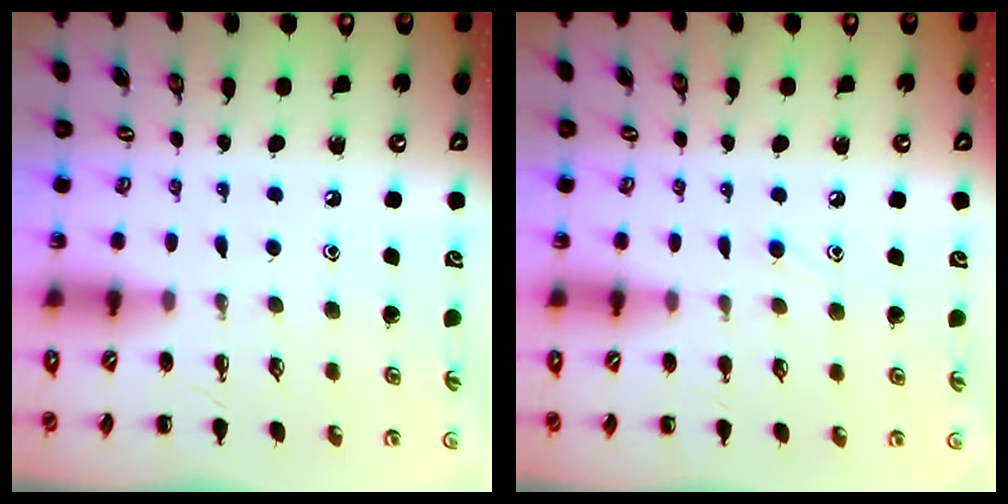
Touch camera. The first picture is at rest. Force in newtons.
{"total": 7.4, "press": 6.9, "slide": 2.6}